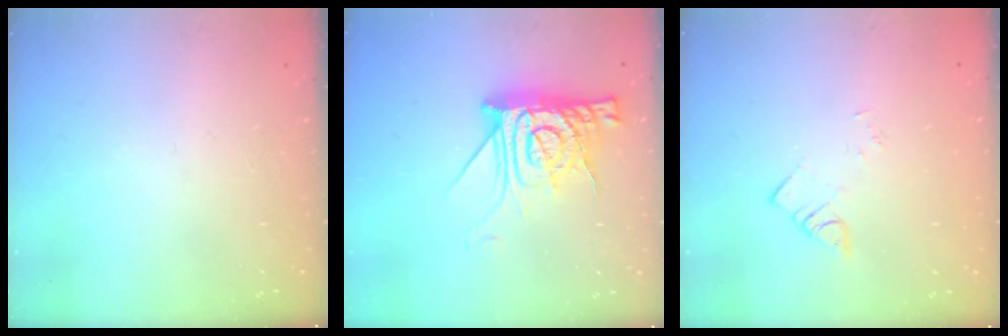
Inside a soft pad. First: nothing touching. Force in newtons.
{"total": 14.6, "press": 14.5, "slide": 1.7}
{"total": 2.2, "press": 2.1, "slide": 0.4}